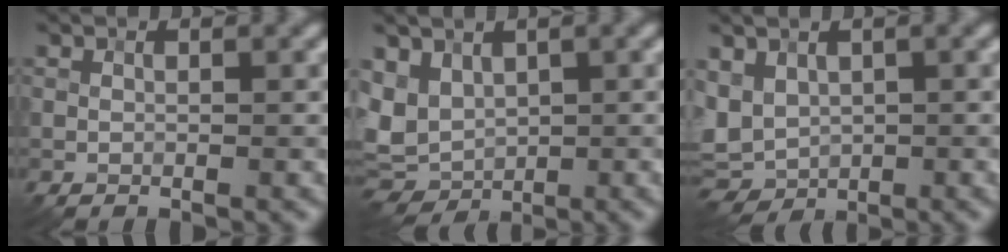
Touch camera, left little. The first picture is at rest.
{"total": 5.0, "force": [-0.2, 3.9, 3.2], "torque": [-0.065, -0.003, -0.002]}
{"total": 4.0, "force": [-0.4, 3.2, 2.4], "torque": [-0.058, 0.001, -0.009]}